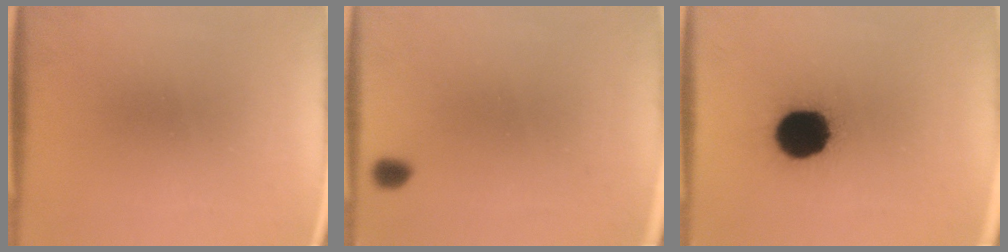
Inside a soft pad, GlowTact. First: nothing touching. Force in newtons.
{"total": 1.3}
{"total": 16.2}